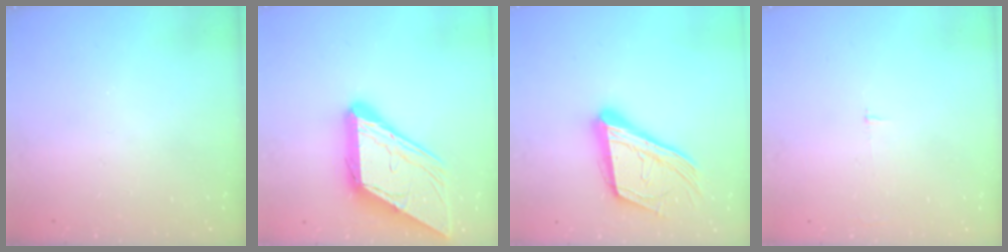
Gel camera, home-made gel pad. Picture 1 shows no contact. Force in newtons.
{"total": 23.4, "press": 23.3, "slide": 2.5}
{"total": 21.0, "press": 20.8, "slide": 2.7}
{"total": 2.5, "press": 2.5, "slide": 0.2}